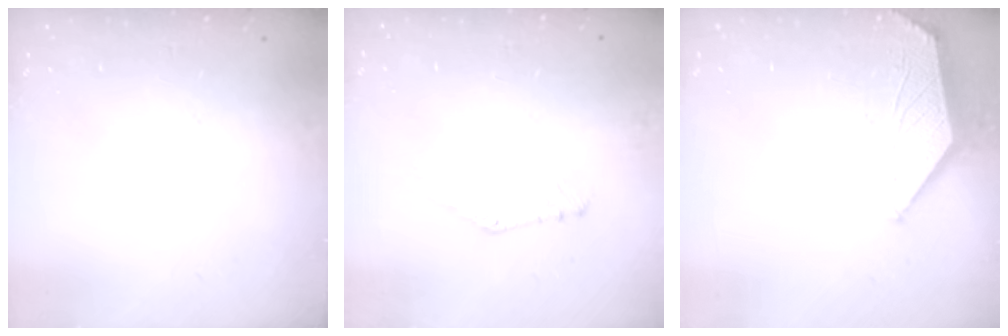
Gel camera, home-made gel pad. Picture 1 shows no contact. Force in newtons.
{"total": 0.0}
{"total": 1.1, "press": 1.0, "slide": 0.3}